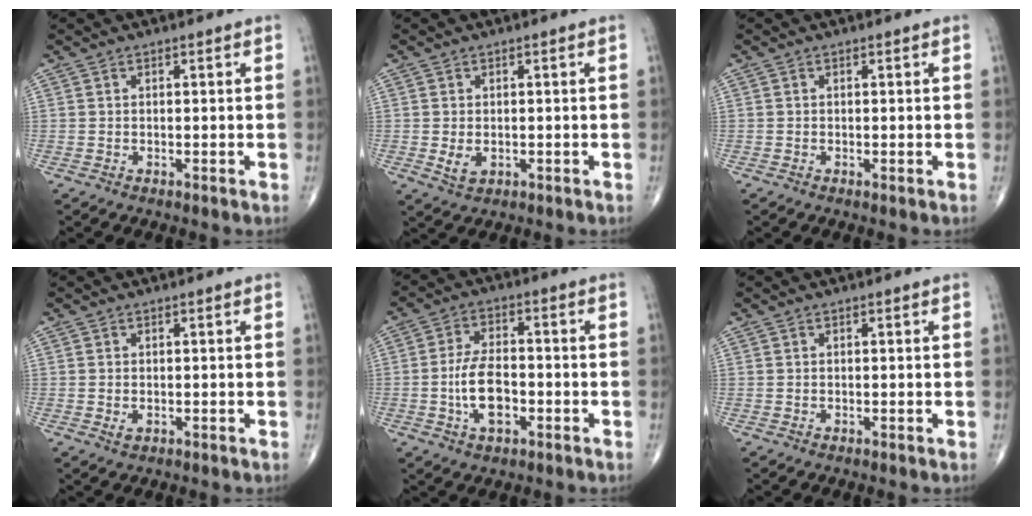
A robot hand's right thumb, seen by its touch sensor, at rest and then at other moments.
{"total": 2.7, "force": [-0.3, 1.9, 2.0], "torque": [-0.032, -0.004, 0.000]}
{"total": 0.0}
{"total": 1.2, "force": [-0.1, 0.8, 0.9], "torque": [-0.015, 0.000, 0.000]}
{"total": 8.6, "force": [-2.2, 4.6, 7.0], "torque": [-0.126, 0.017, -0.042]}
{"total": 0.0}